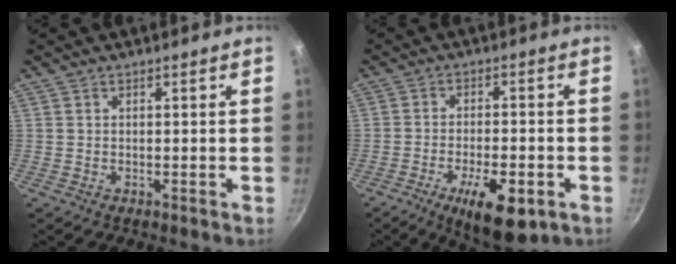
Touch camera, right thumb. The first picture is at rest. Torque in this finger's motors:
{"motor_torque": [-0.44, 0.28, 0.46, 0.43, 0.20]}